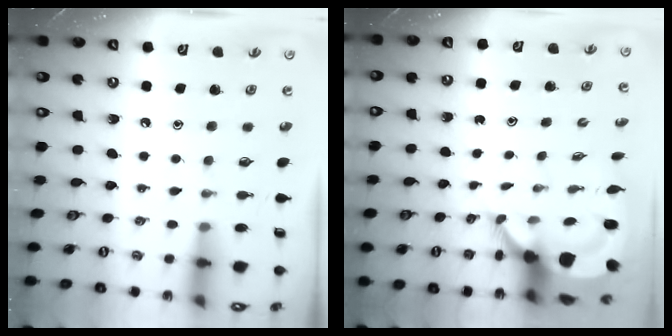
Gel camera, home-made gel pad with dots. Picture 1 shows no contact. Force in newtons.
{"total": 6.0, "press": 5.9, "slide": 0.9}